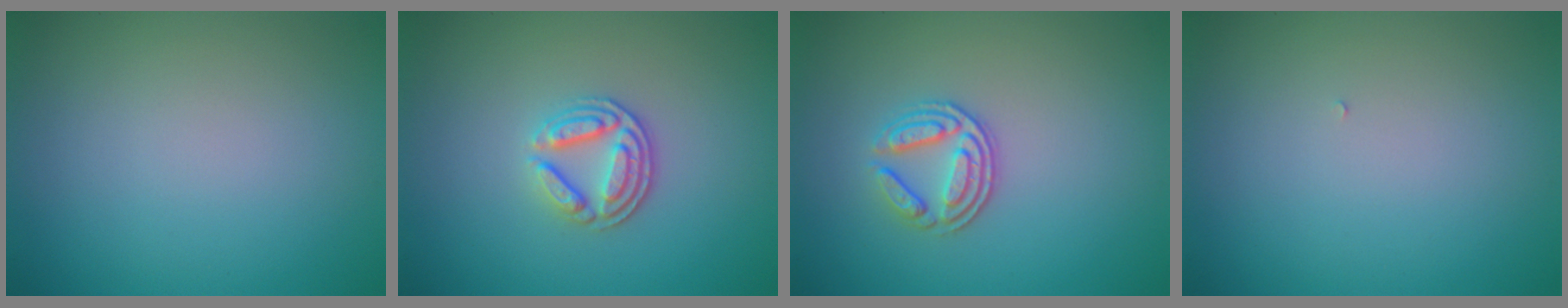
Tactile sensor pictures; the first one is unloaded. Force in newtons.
{"total": 3.4, "press": 2.8, "slide": 1.9}
{"total": 3.0, "press": 2.5, "slide": 1.6}
{"total": 0.0}